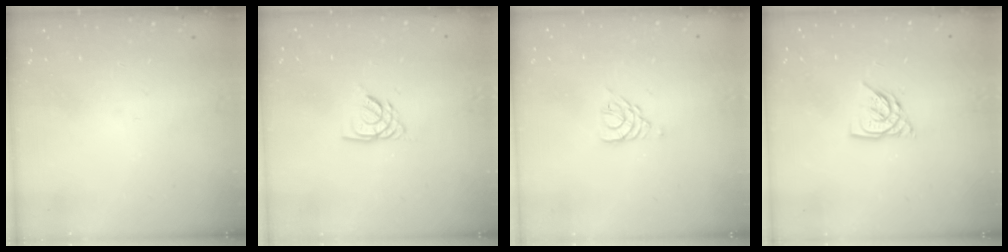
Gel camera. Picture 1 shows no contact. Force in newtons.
{"total": 3.8, "press": 3.7, "slide": 0.4}
{"total": 3.1, "press": 3.0, "slide": 0.5}
{"total": 6.8, "press": 6.8, "slide": 0.5}